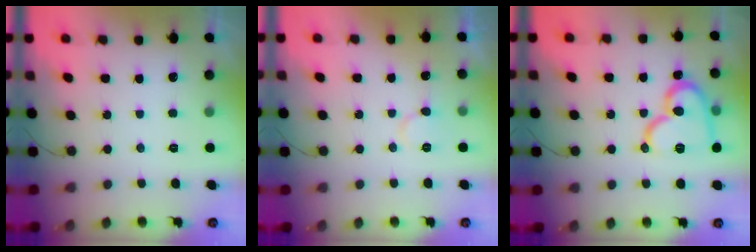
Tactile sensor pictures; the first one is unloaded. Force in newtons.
{"total": 7.7, "press": 7.7, "slide": 0.7}
{"total": 17.3, "press": 17.3, "slide": 1.7}